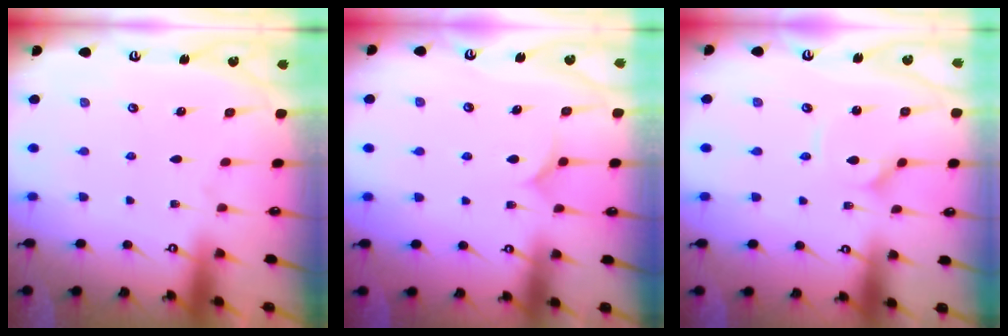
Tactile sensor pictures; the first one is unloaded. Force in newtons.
{"total": 7.1, "press": 7.1, "slide": 0.4}
{"total": 2.9, "press": 2.9, "slide": 0.2}